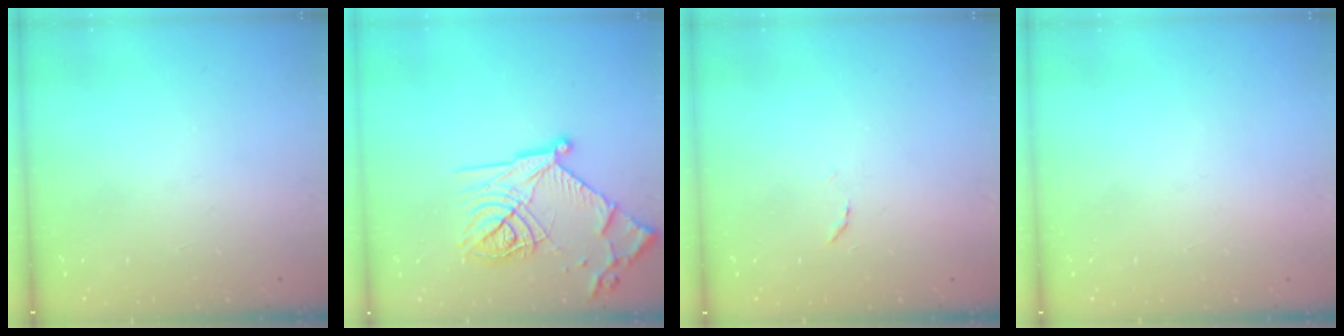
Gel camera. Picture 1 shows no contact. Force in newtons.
{"total": 21.2, "press": 21.2, "slide": 1.8}
{"total": 5.9, "press": 5.9, "slide": 0.4}
{"total": 1.5, "press": 1.5, "slide": 0.1}